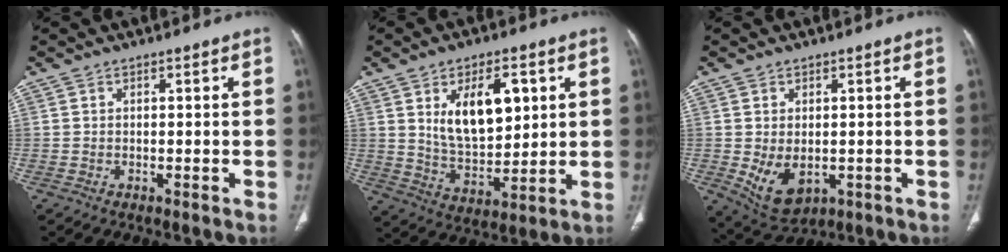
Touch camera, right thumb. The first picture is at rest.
{"total": 13.5, "force": [4.2, 7.2, 10.6], "torque": [-0.146, -0.023, 0.086]}
{"total": 7.4, "force": [-1.2, 4.7, 5.6], "torque": [-0.092, -0.011, 0.000]}